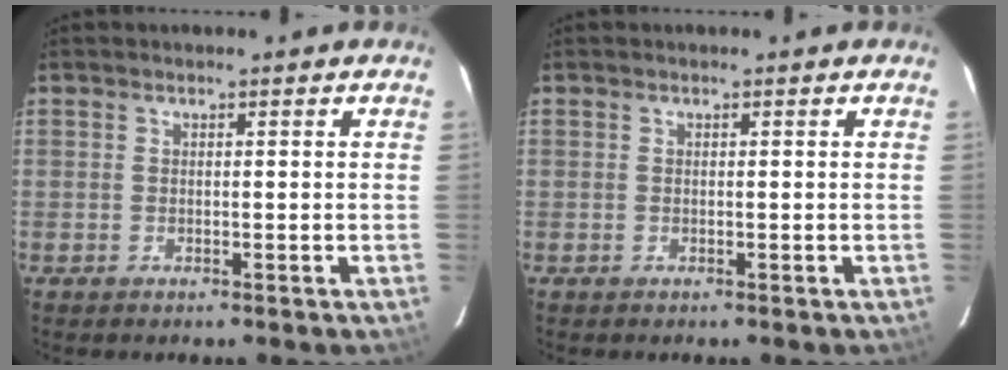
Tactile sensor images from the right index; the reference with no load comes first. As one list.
[{"total": 0.0}]